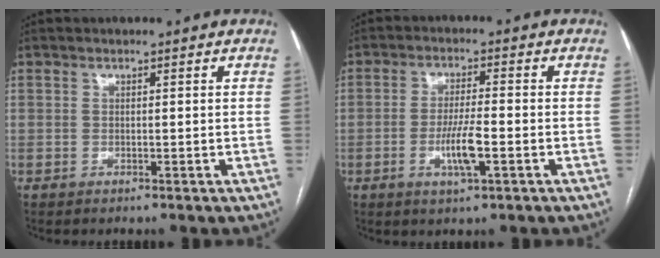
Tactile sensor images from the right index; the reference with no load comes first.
{"total": 5.9, "force": [-1.9, 0.6, 5.5], "torque": [-0.106, -0.007, -0.033]}